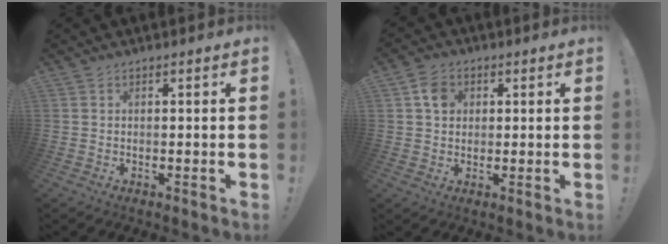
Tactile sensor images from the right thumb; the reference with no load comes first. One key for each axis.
{"total": 5.5, "fx": 1.8, "fy": 4.6, "fz": 2.4, "tx": -0.033, "ty": 0.004, "tz": 0.033}